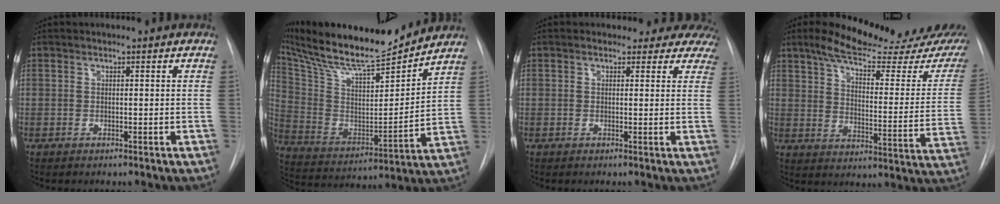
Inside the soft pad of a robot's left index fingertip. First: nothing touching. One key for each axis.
{"total": 20.9, "fx": 19.0, "fy": 2.3, "fz": 8.5, "tx": -0.169, "ty": -0.011, "tz": 0.320}
{"total": 8.9, "fx": 8.0, "fy": 3.8, "fz": 0.6, "tx": 0.040, "ty": -0.002, "tz": 0.056}
{"total": 23.6, "fx": 19.3, "fy": 4.5, "fz": 12.7, "tx": -0.174, "ty": -0.038, "tz": 0.241}